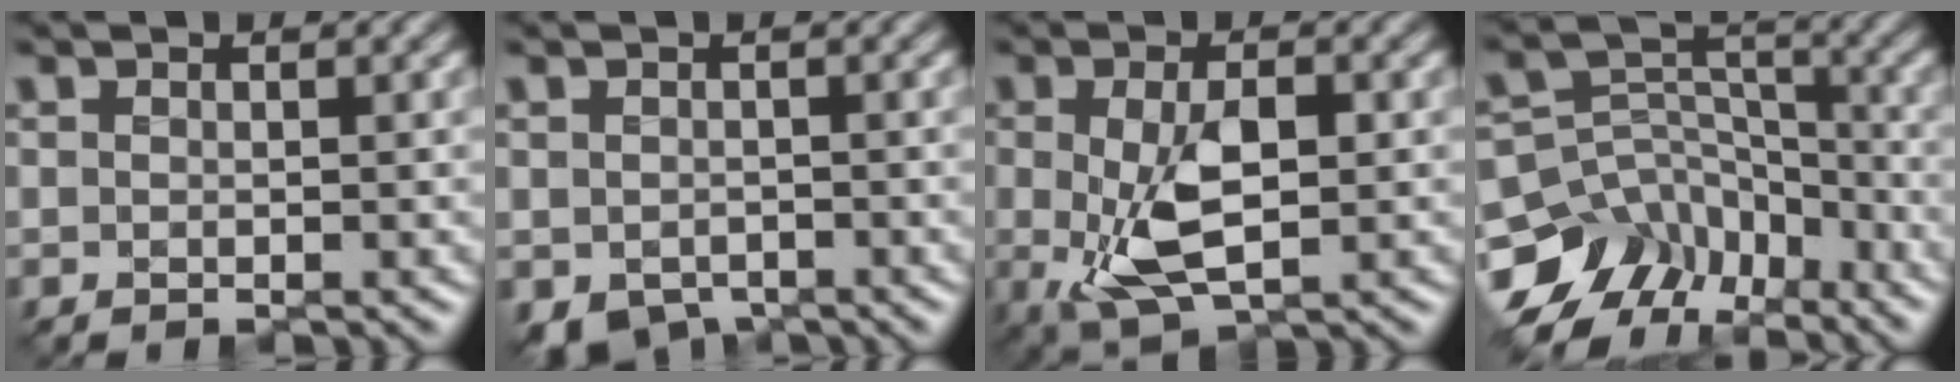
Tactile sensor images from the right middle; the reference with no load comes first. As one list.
[{"total": 2.9, "force": [-1.8, 1.8, 1.4], "torque": [-0.025, -0.009, -0.035]}, {"total": 6.3, "force": [-1.0, 3.1, 5.4], "torque": [-0.117, -0.008, -0.015]}, {"total": 12.2, "force": [-9.2, 7.1, 3.4], "torque": [-0.065, 0.022, -0.162]}]